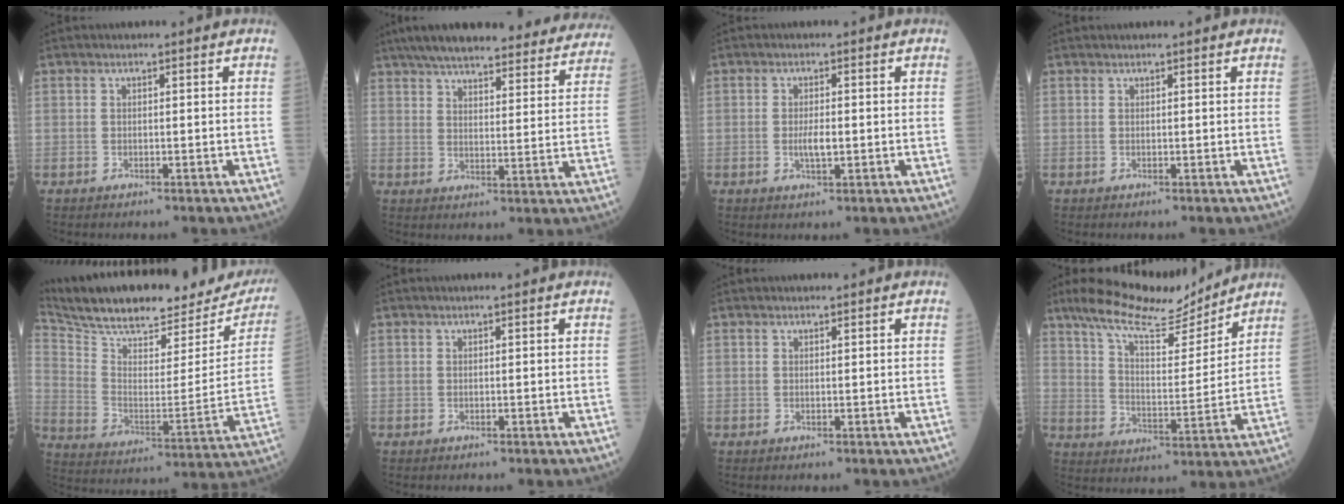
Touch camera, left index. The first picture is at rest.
{"total": 29.7, "force": [26.2, 6.2, 12.4], "torque": [-0.188, -0.020, 0.323]}
{"total": 2.3, "force": [-0.4, 0.6, 2.2], "torque": [-0.040, -0.003, -0.004]}
{"total": 1.8, "force": [1.7, 0.2, 0.6], "torque": [-0.002, 0.021, 0.024]}
{"total": 27.8, "force": [24.5, 7.2, 11.0], "torque": [-0.190, -0.036, 0.337]}
{"total": 1.1, "force": [1.0, 0.1, 0.5], "torque": [-0.001, 0.017, 0.016]}
{"total": 1.2, "force": [1.1, 0.2, 0.3], "torque": [-0.002, 0.012, 0.019]}
{"total": 14.3, "force": [12.5, 2.5, 6.5], "torque": [-0.111, 0.005, 0.206]}